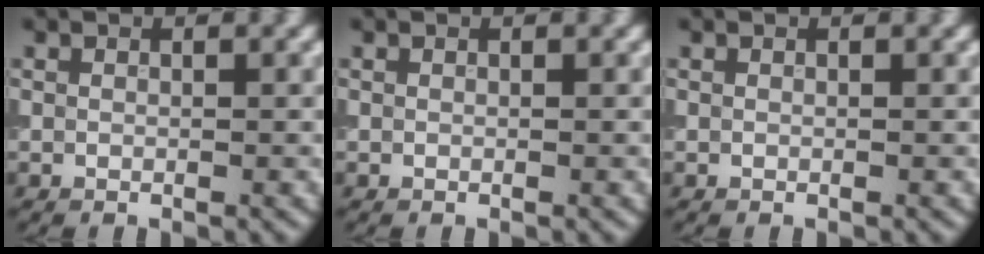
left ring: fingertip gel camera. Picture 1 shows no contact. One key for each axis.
{"total": 0.0}
{"total": 0.0}